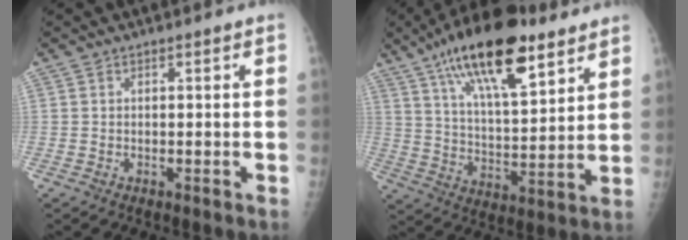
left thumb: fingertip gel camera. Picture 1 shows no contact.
{"total": 20.9, "force": [12.5, 7.4, 15.1], "torque": [-0.233, -0.044, 0.213]}